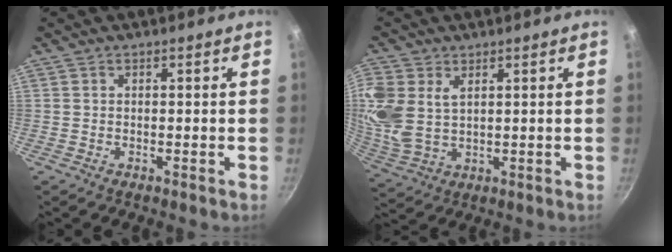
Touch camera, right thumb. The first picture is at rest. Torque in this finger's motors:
{"motor_torque": [0.58, 0.64, 0.40, -0.17, 0.14]}